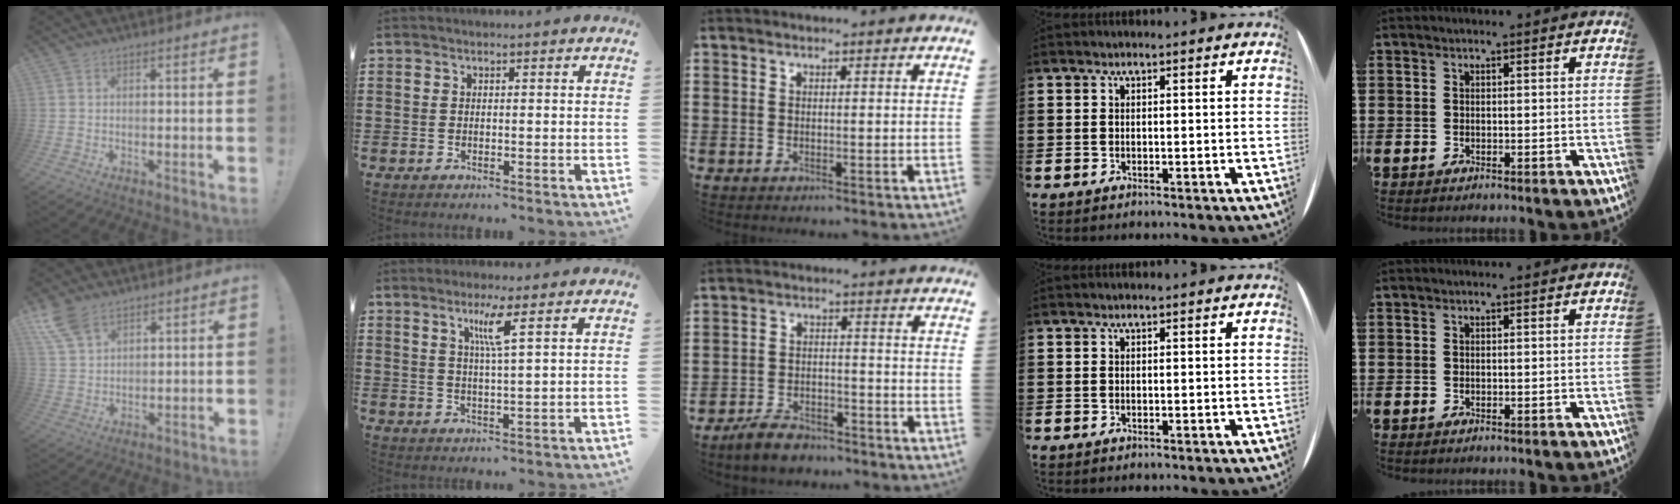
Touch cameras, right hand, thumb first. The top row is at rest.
{"thumb": {"total": 8.5, "force": [5.8, 4.4, 4.4], "torque": [-0.092, -0.023, 0.113]}, "index": {"total": 4.6, "force": [2.2, -0.3, 4.0], "torque": [-0.086, -0.003, 0.033]}, "middle": {"total": 4.5, "force": [-4.2, 1.2, 1.3], "torque": [-0.037, 0.006, -0.087]}}